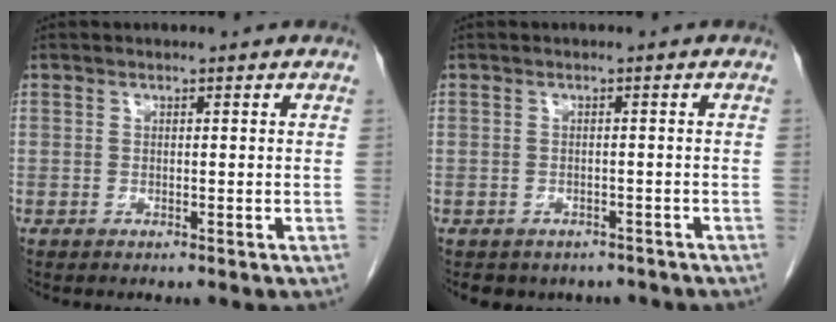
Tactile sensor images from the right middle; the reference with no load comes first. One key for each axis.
{"total": 5.6, "fx": -4.6, "fy": 3.1, "fz": 0.7, "tx": 0.001, "ty": 0.008, "tz": -0.051}